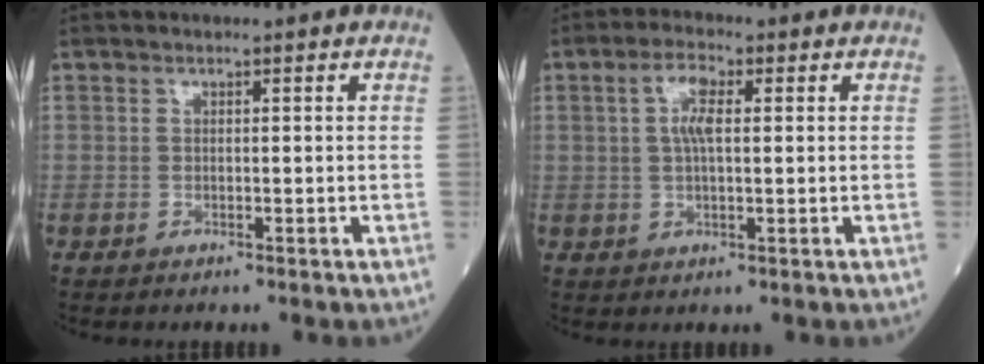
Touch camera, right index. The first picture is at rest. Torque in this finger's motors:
{"motor_torque": [1.16, 0.28, 0.51, 0.16]}